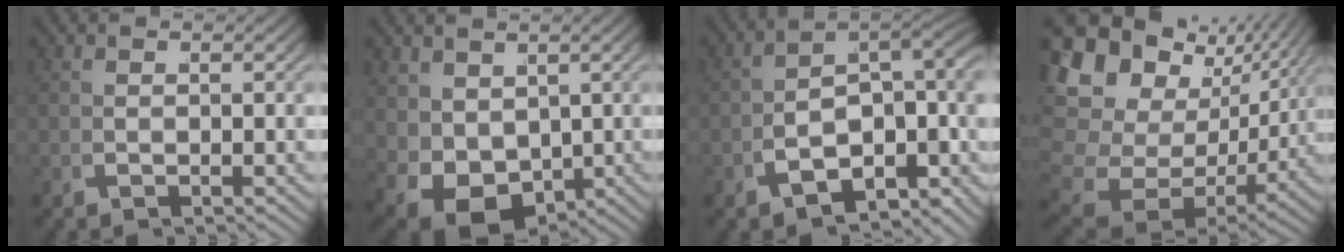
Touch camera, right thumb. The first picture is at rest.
{"total": 8.5, "force": [-2.5, 6.2, 5.3], "torque": [-0.121, -0.054, -0.007]}
{"total": 14.3, "force": [-1.2, 9.9, 10.3], "torque": [-0.161, -0.036, -0.022]}
{"total": 16.5, "force": [3.1, 11.9, 10.9], "torque": [-0.208, -0.011, 0.043]}